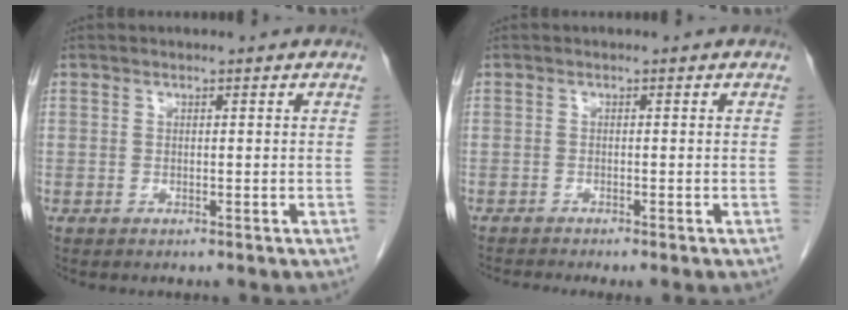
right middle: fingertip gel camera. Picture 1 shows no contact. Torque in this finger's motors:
{"motor_torque": [1.13, -1.01, 0.11, 0.07]}